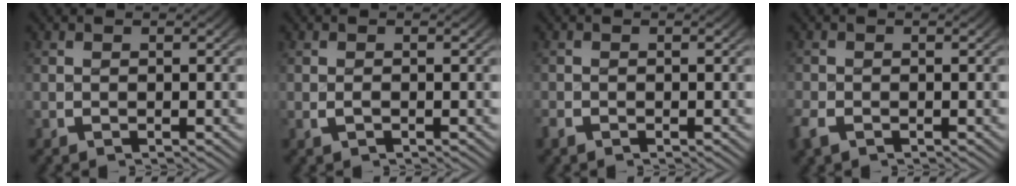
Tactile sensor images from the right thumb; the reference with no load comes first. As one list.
[{"total": 0.5, "force": [-0.4, 0.2, 0.3], "torque": [-0.014, -0.008, -0.002]}, {"total": 0.9, "force": [-0.8, 0.4, -0.1], "torque": [-0.003, -0.005, -0.015]}, {"total": 1.5, "force": [-1.2, 0.8, 0.2], "torque": [-0.012, -0.007, -0.020]}]